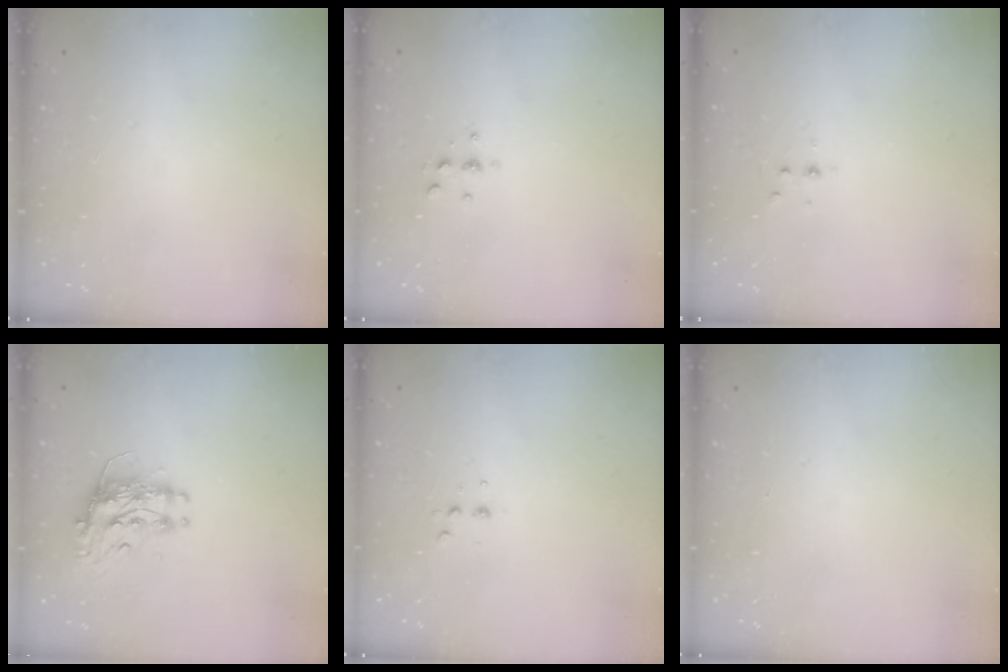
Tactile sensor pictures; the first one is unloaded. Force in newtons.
{"total": 3.0, "press": 3.0, "slide": 0.4}
{"total": 3.0, "press": 2.6, "slide": 1.5}
{"total": 9.2, "press": 9.2, "slide": 0.9}
{"total": 3.6, "press": 3.5, "slide": 1.1}
{"total": 0.0}